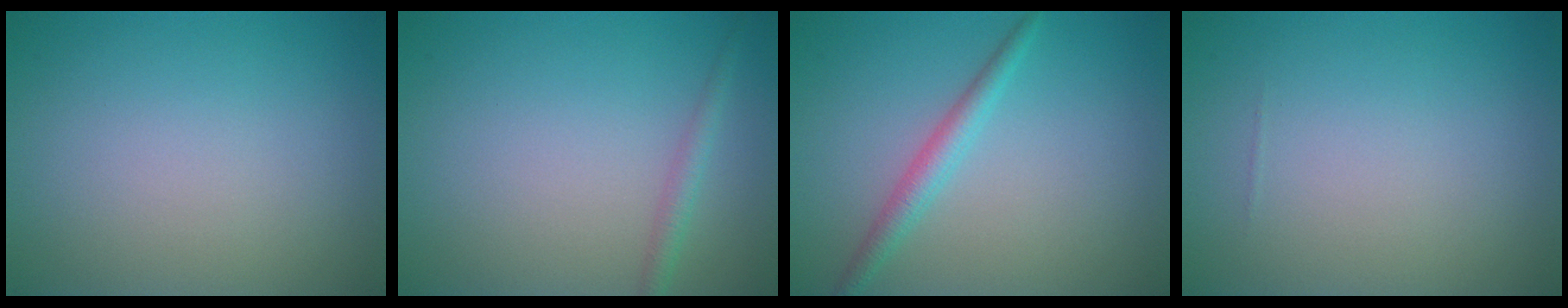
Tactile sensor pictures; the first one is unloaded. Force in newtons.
{"total": 1.5, "press": 1.5, "slide": 0.0}
{"total": 2.1, "press": 2.1, "slide": 0.0}
{"total": 0.0}